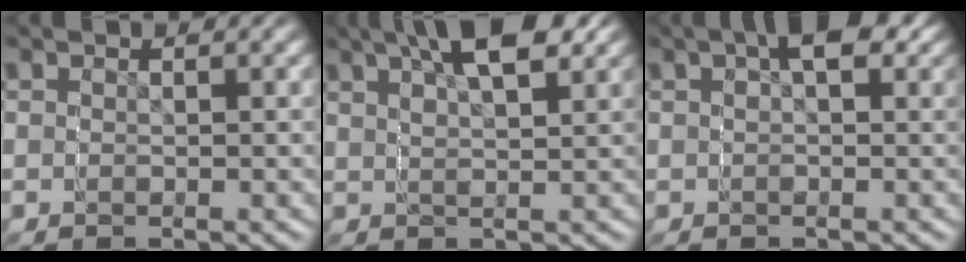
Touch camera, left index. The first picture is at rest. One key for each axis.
{"total": 4.0, "fx": 3.4, "fy": -0.1, "fz": 2.0, "tx": -0.034, "ty": 0.022, "tz": 0.048}
{"total": 2.4, "fx": 0.8, "fy": 1.4, "fz": 1.8, "tx": -0.024, "ty": 0.005, "tz": 0.008}